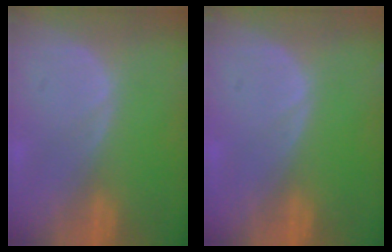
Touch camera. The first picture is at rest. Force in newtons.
{"total": 0.0}